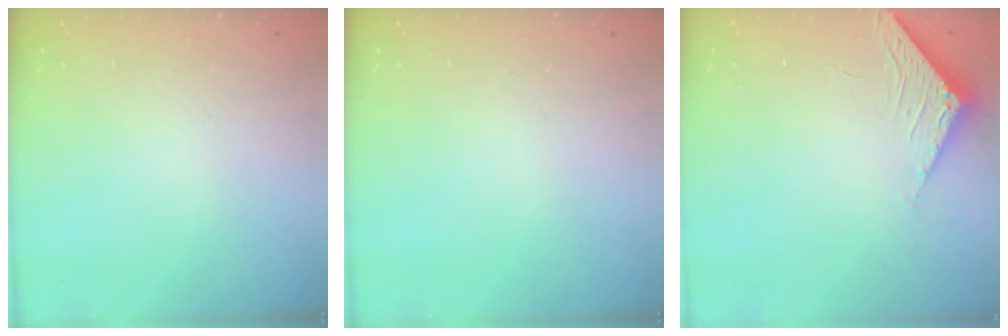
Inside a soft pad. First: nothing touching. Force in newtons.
{"total": 0.0}
{"total": 6.9, "press": 6.9, "slide": 0.5}